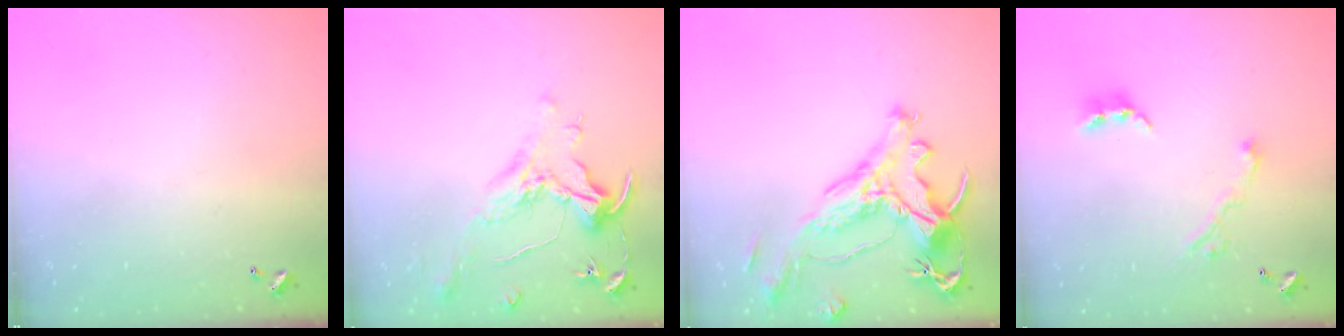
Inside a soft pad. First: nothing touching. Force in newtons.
{"total": 1.6, "press": 1.4, "slide": 0.7}
{"total": 2.1, "press": 1.6, "slide": 1.3}
{"total": 6.8, "press": 6.7, "slide": 1.1}